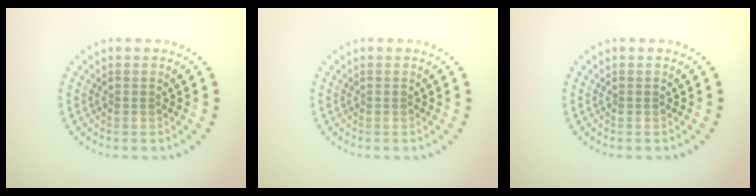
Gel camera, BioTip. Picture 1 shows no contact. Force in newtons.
{"total": 0.0}
{"total": 0.0}